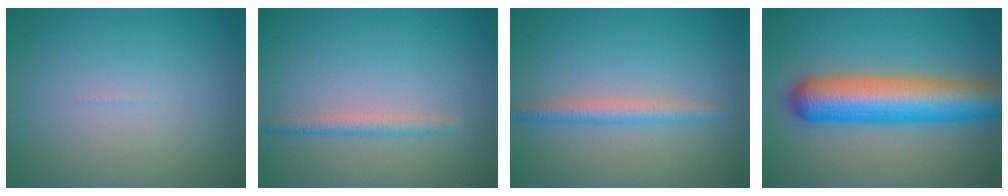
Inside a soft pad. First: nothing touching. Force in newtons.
{"total": 1.5, "press": 1.5, "slide": 0.0}
{"total": 2.2, "press": 2.2, "slide": 0.0}
{"total": 9.1, "press": 9.1, "slide": 0.2}